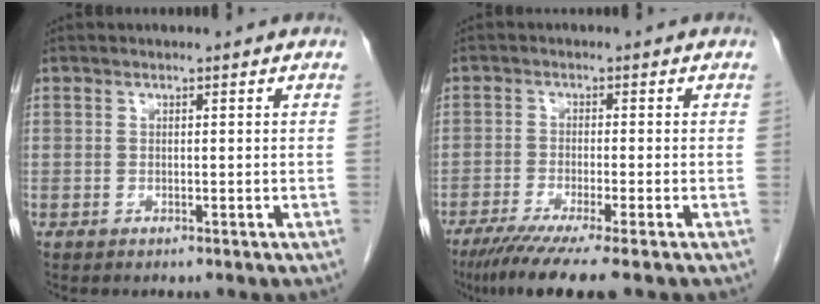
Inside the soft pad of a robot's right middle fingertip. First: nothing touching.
{"total": 8.3, "force": [-6.2, -0.6, 5.6], "torque": [-0.085, -0.024, -0.100]}